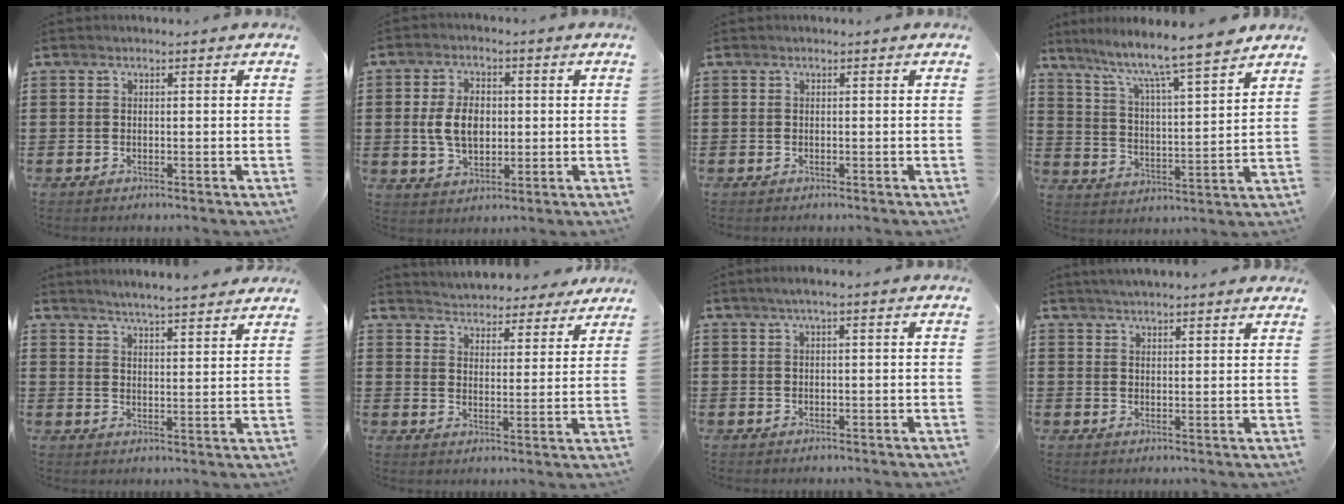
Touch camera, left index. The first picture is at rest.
{"total": 6.4, "force": [0.3, 4.2, 4.8], "torque": [-0.106, 0.008, -0.002]}
{"total": 0.0}
{"total": 7.6, "force": [6.5, 0.0, 3.8], "torque": [-0.100, -0.048, 0.105]}
{"total": 3.9, "force": [3.8, -0.6, 0.4], "torque": [-0.023, -0.020, 0.067]}
{"total": 4.6, "force": [4.6, 0.3, -0.3], "torque": [-0.018, -0.028, 0.081]}
{"total": 1.5, "force": [0.4, 0.0, 1.4], "torque": [-0.024, 0.000, 0.008]}
{"total": 2.7, "force": [2.7, -0.2, 0.4], "torque": [-0.014, -0.004, 0.050]}